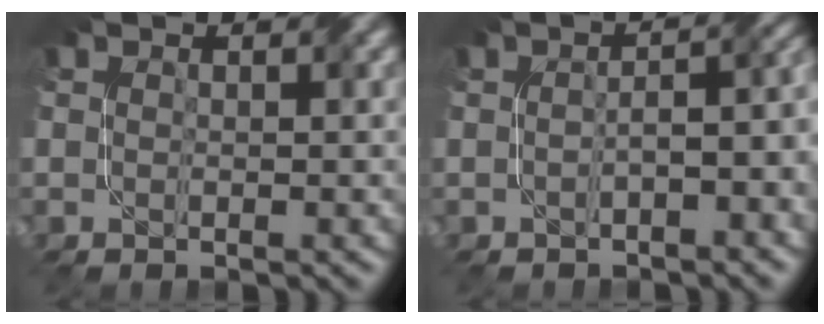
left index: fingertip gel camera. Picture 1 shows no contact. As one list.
[{"total": 4.4, "force": [-1.2, 1.4, 4.0], "torque": [-0.049, 0.008, -0.020]}]